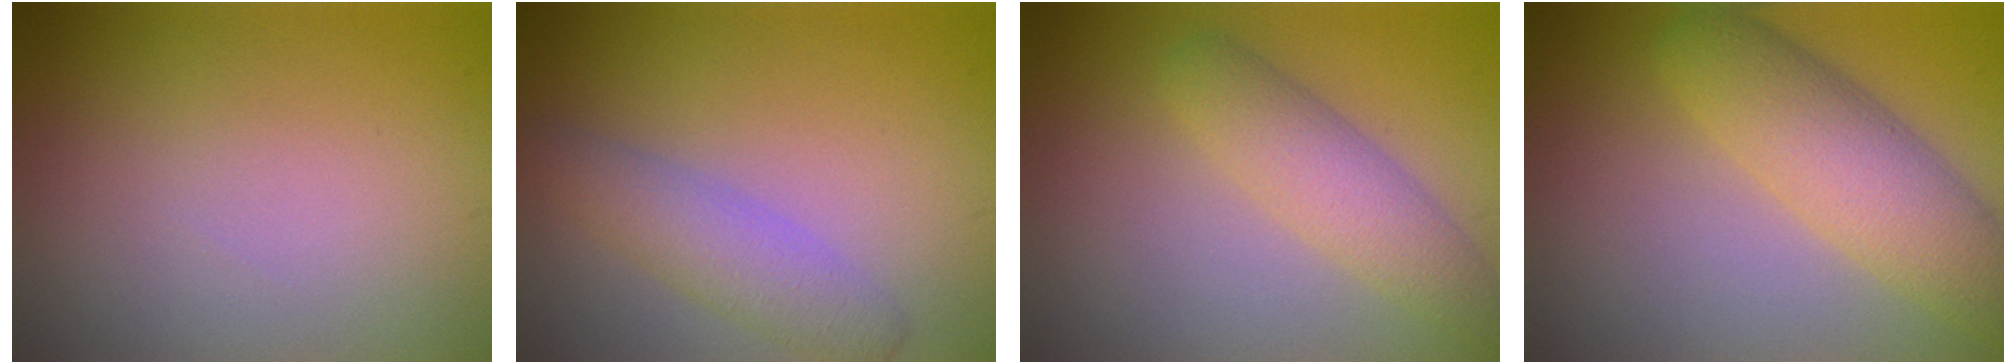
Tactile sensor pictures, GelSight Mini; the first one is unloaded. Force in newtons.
{"total": 3.4, "press": 3.3, "slide": 0.3}
{"total": 3.7, "press": 3.7, "slide": 0.2}
{"total": 5.8, "press": 5.8, "slide": 0.2}